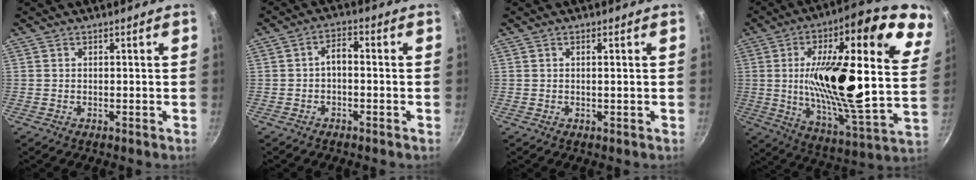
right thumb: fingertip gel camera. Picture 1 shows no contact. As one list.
[{"total": 3.1, "force": [-0.9, 1.7, 2.5], "torque": [-0.039, 0.024, -0.017]}, {"total": 1.0, "force": [0.3, 0.1, 1.0], "torque": [-0.020, 0.000, 0.005]}, {"total": 33.3, "force": [10.2, 11.5, 29.5], "torque": [-0.470, -0.037, 0.157]}]